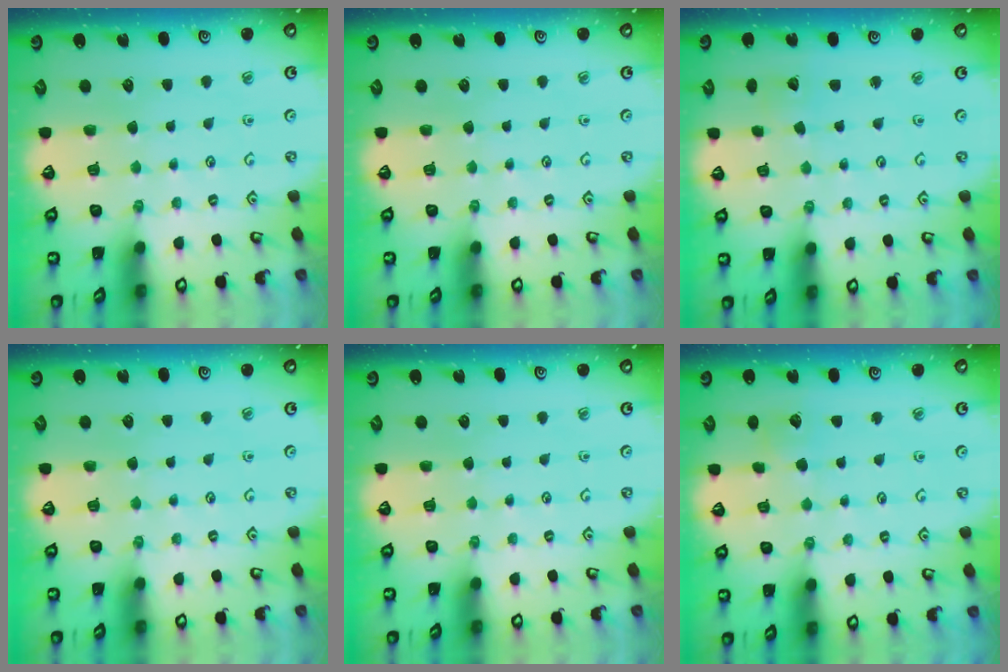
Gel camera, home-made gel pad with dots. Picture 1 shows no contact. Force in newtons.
{"total": 0.0}
{"total": 2.4, "press": 2.4, "slide": 0.3}
{"total": 0.0}
{"total": 0.0}
{"total": 2.9, "press": 2.9, "slide": 0.2}